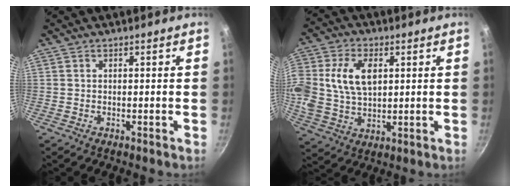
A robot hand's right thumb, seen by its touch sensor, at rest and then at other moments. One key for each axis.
{"total": 15.2, "fx": 3.1, "fy": 9.9, "fz": 11.1, "tx": -0.234, "ty": 0.000, "tz": 0.063}